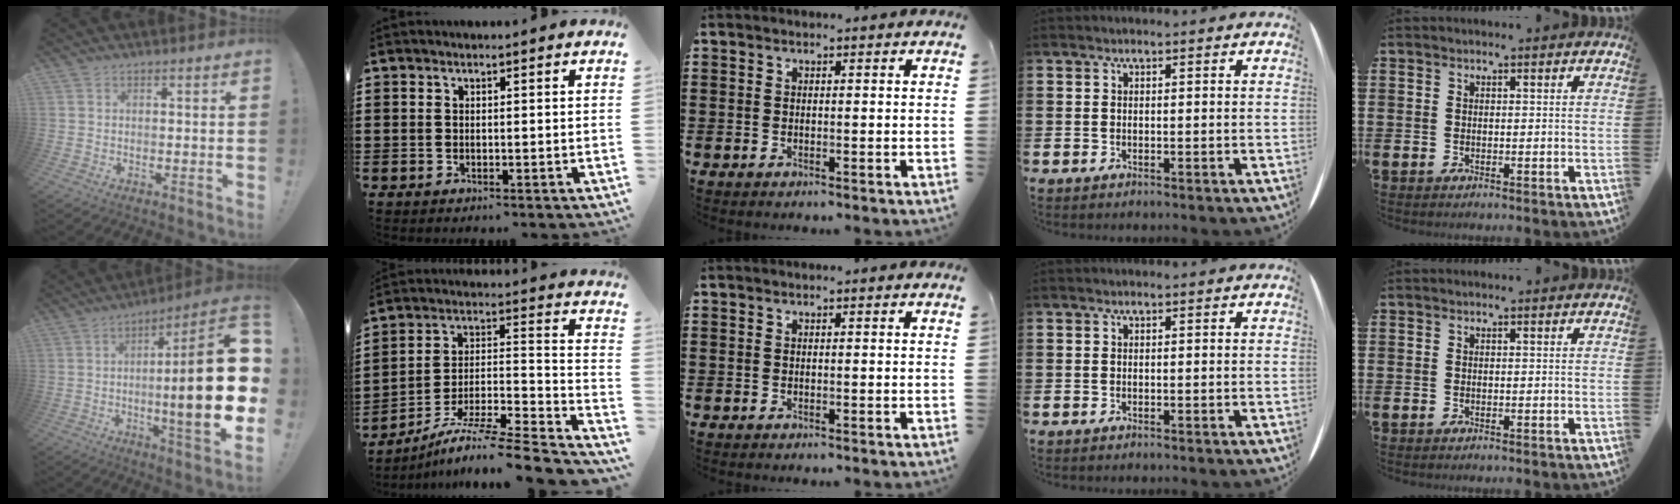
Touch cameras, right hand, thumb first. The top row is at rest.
{"thumb": {"total": 24.9, "force": [-1.3, 3.9, 24.6], "torque": [-0.385, -0.009, -0.025]}, "index": {"total": 7.8, "force": [-6.1, 0.4, 4.9], "torque": [-0.087, -0.010, -0.126]}}